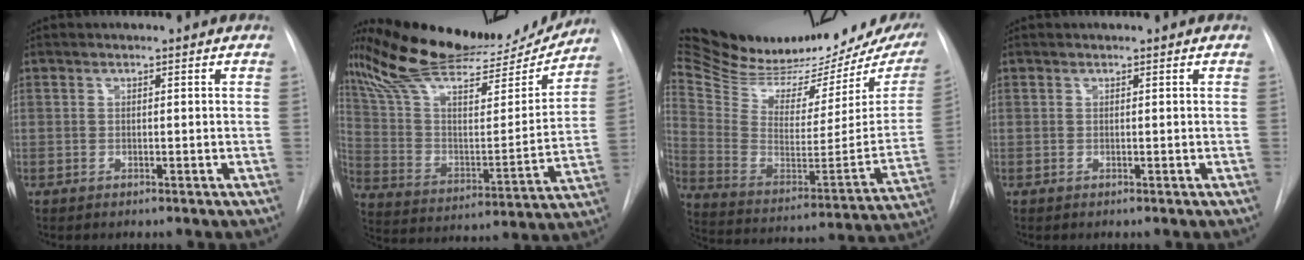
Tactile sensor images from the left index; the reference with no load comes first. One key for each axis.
{"total": 25.4, "fx": 22.7, "fy": 5.1, "fz": 10.1, "tx": -0.171, "ty": -0.011, "tz": 0.343}
{"total": 29.3, "fx": 24.3, "fy": 7.2, "fz": 14.6, "tx": -0.247, "ty": -0.047, "tz": 0.357}
{"total": 0.0}